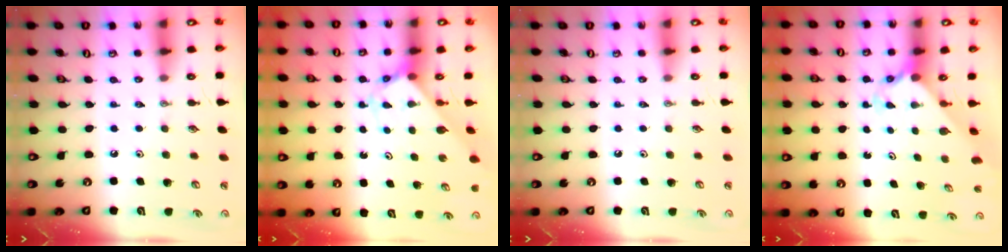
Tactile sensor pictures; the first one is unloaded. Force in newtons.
{"total": 2.7, "press": 2.7, "slide": 0.1}
{"total": 0.0}
{"total": 2.3, "press": 2.3, "slide": 0.2}